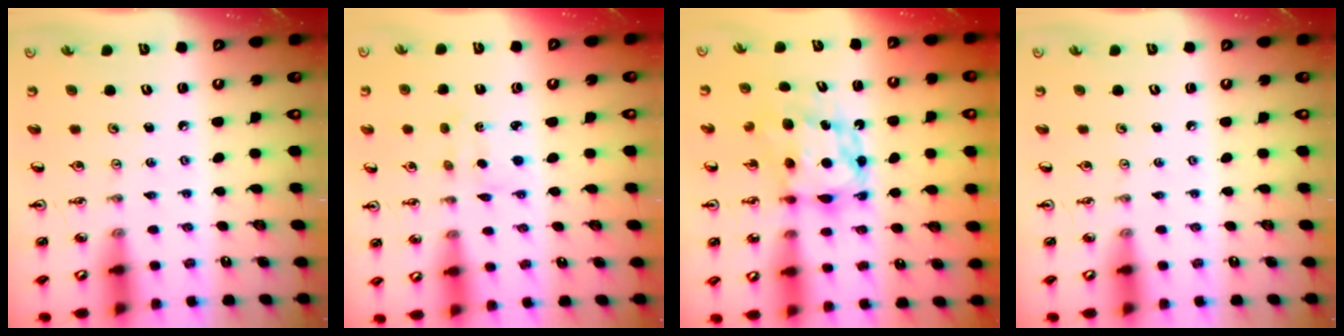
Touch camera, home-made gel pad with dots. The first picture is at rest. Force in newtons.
{"total": 2.5, "press": 2.4, "slide": 0.6}
{"total": 7.2, "press": 7.1, "slide": 0.7}
{"total": 0.0}